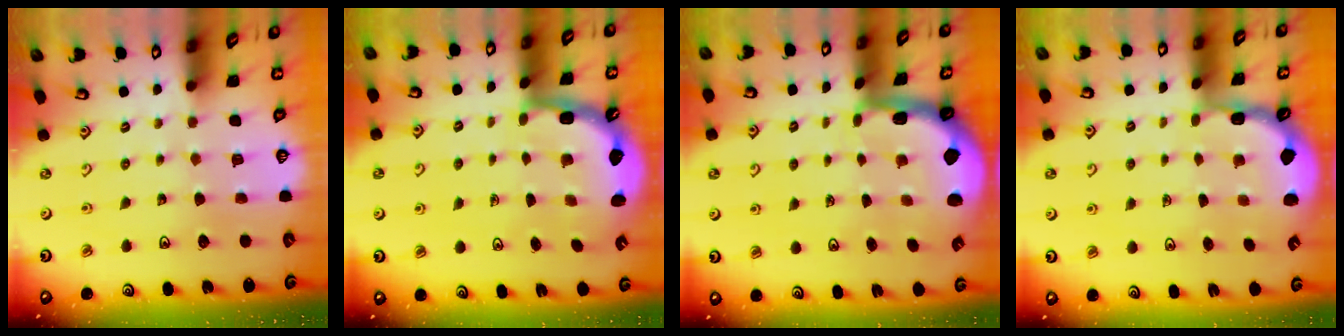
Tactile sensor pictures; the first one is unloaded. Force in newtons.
{"total": 4.0, "press": 3.4, "slide": 2.3}
{"total": 1.7, "press": 1.6, "slide": 0.4}
{"total": 1.7, "press": 1.6, "slide": 0.5}